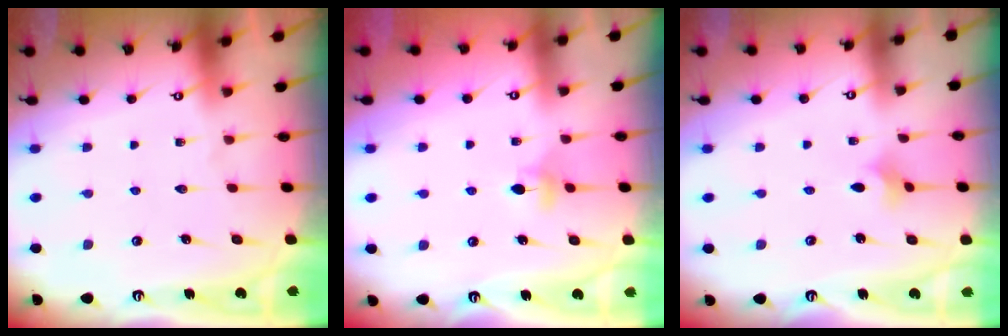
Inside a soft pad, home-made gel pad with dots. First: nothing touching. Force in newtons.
{"total": 4.0, "press": 3.9, "slide": 0.8}
{"total": 2.3, "press": 2.2, "slide": 0.5}